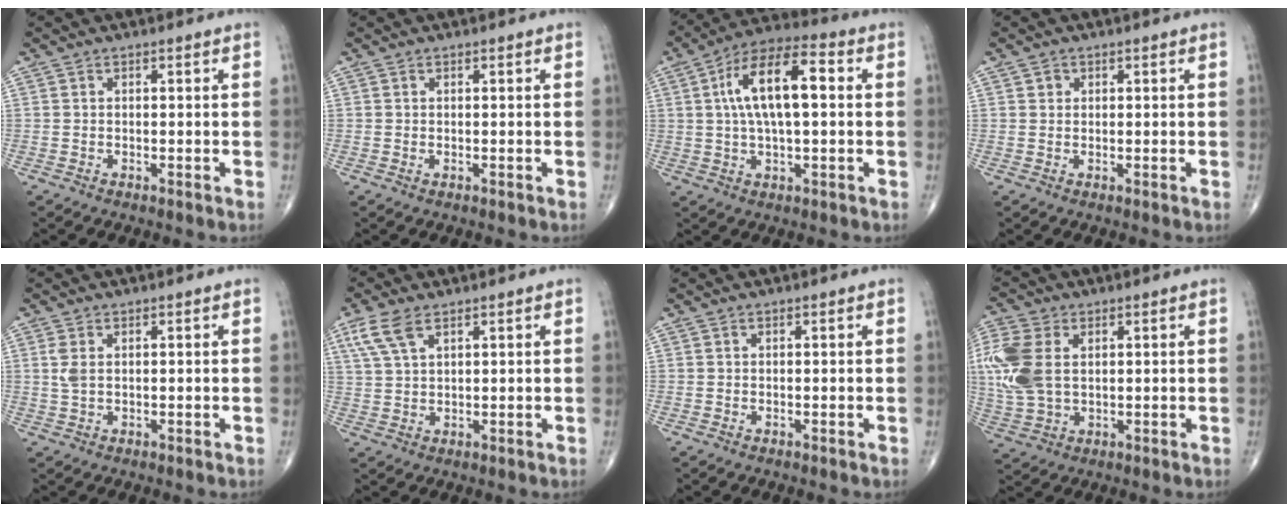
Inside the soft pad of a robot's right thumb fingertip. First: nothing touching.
{"total": 0.0}
{"total": 14.1, "force": [2.2, 5.7, 12.7], "torque": [-0.223, 0.023, 0.029]}
{"total": 1.1, "force": [0.4, 1.0, 0.2], "torque": [0.004, -0.001, 0.005]}
{"total": 2.1, "force": [0.6, 1.1, 1.7], "torque": [-0.041, 0.003, 0.017]}
{"total": 6.0, "force": [3.3, 2.7, 4.2], "torque": [-0.098, 0.001, 0.072]}
{"total": 0.0}
{"total": 12.3, "force": [2.3, 7.9, 9.1], "torque": [-0.221, 0.003, 0.048]}